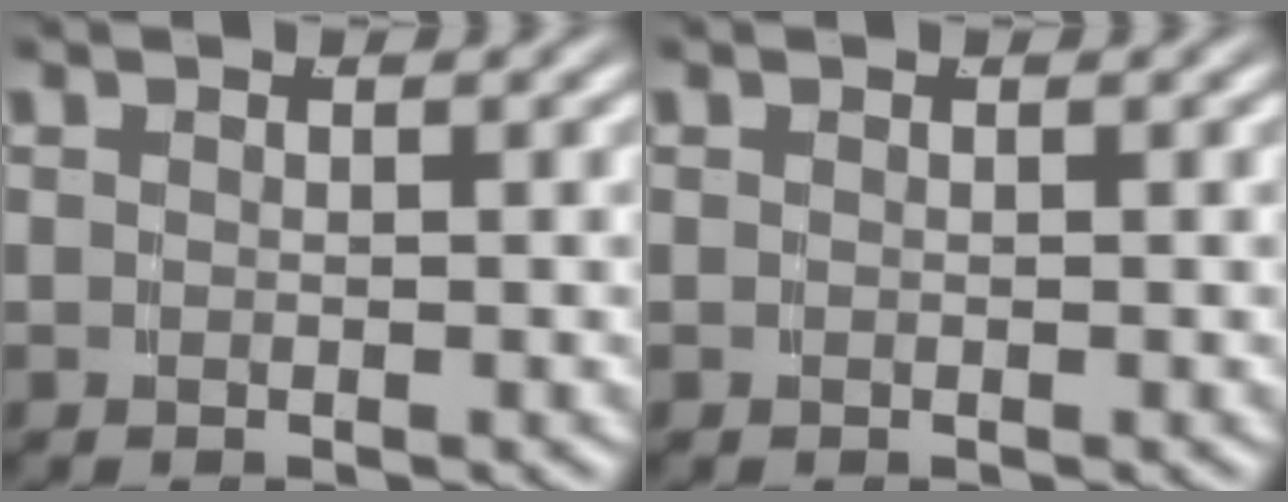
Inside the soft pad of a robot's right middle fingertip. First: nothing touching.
{"total": 0.0}